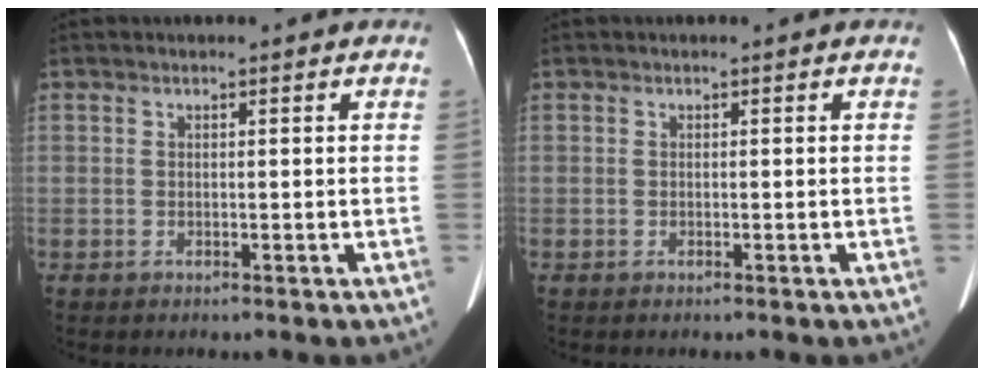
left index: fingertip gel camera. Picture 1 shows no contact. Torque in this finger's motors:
{"motor_torque": [0.03, 0.03, 0.00, 0.00]}